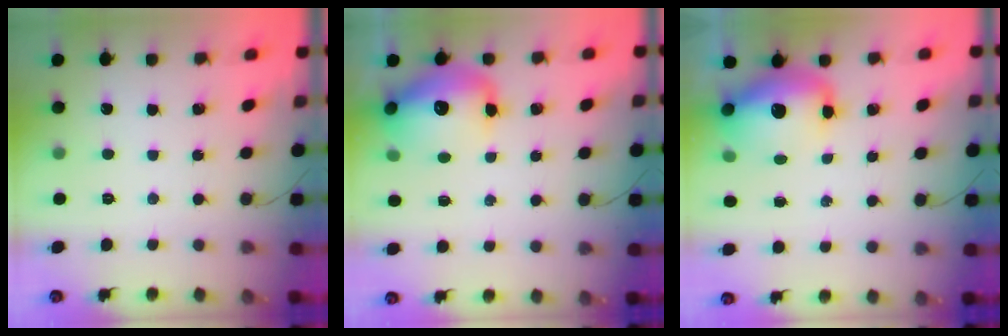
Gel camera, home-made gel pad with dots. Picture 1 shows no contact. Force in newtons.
{"total": 15.8, "press": 15.2, "slide": 4.3}
{"total": 13.8, "press": 13.2, "slide": 4.1}